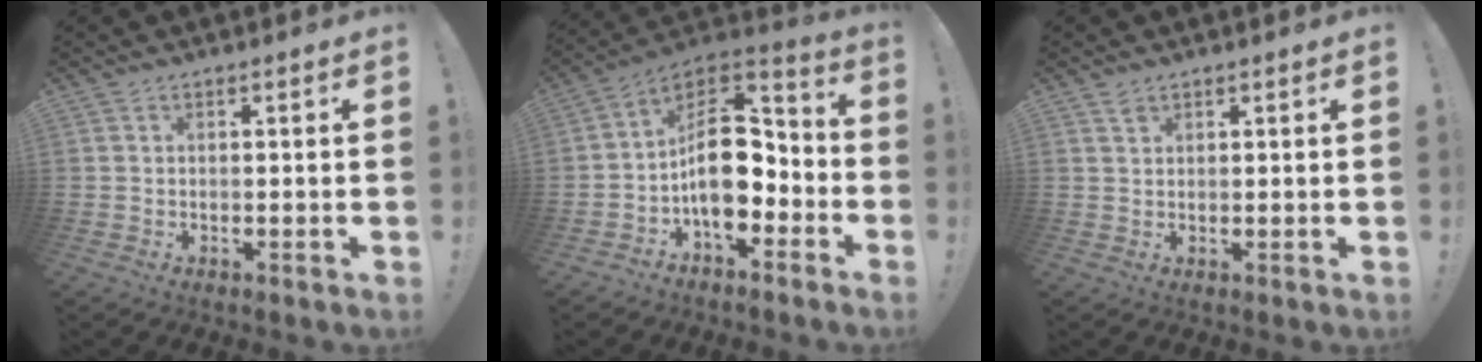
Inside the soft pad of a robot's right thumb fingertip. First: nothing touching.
{"total": 15.8, "force": [-2.4, 9.7, 12.3], "torque": [-0.186, 0.014, -0.034]}
{"total": 1.7, "force": [1.4, 0.9, 0.5], "torque": [-0.001, -0.007, 0.025]}